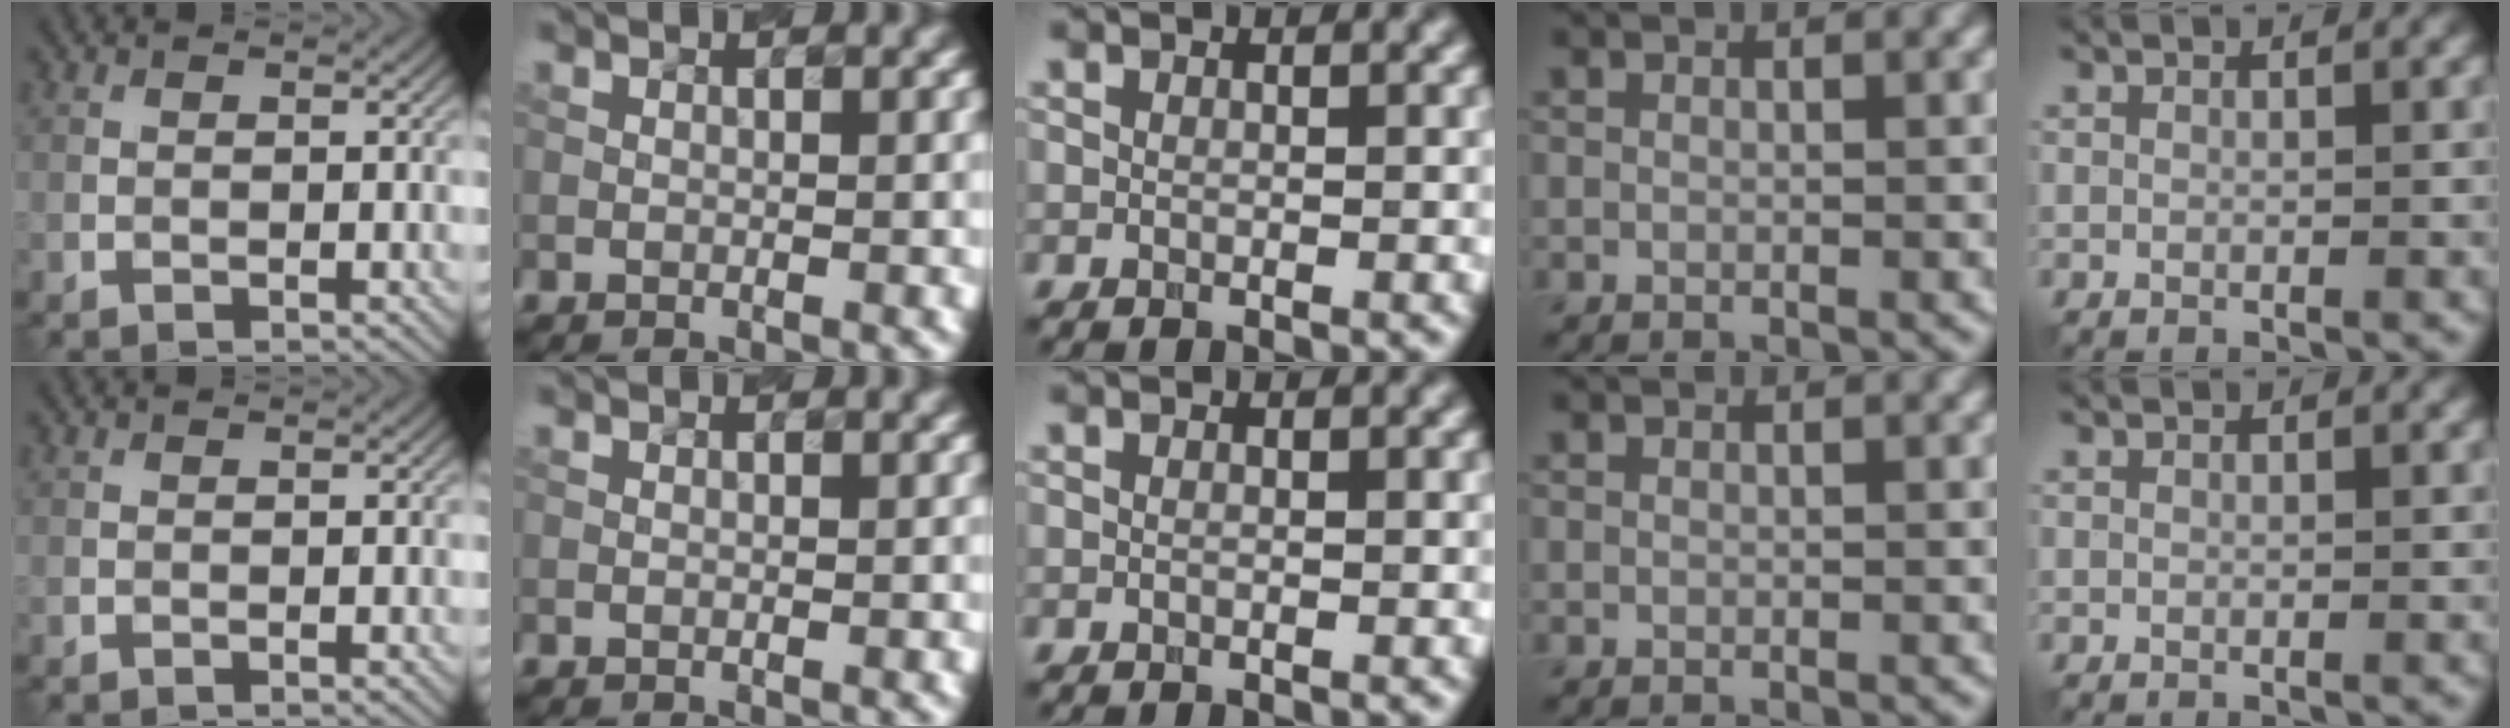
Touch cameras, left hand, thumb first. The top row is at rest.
{}